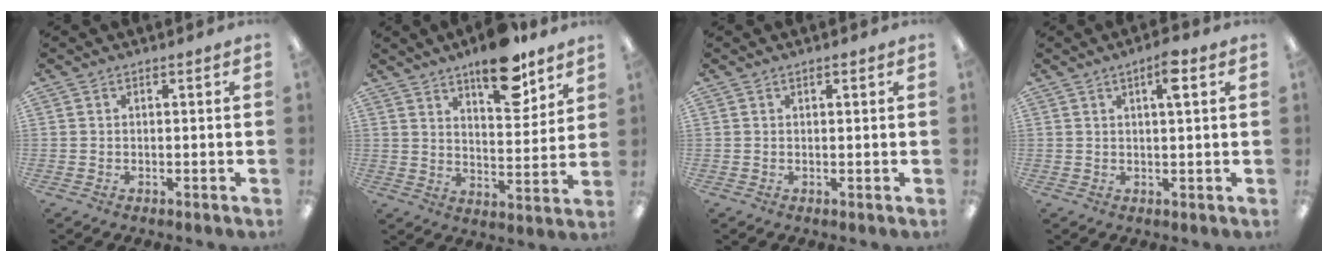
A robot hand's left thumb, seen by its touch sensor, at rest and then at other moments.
{"total": 14.4, "force": [10.6, 5.3, 8.0], "torque": [-0.104, -0.066, 0.180]}
{"total": 0.9, "force": [0.5, 0.1, 0.7], "torque": [-0.016, 0.001, 0.009]}
{"total": 5.3, "force": [2.6, 1.0, 4.5], "torque": [-0.071, -0.004, 0.037]}